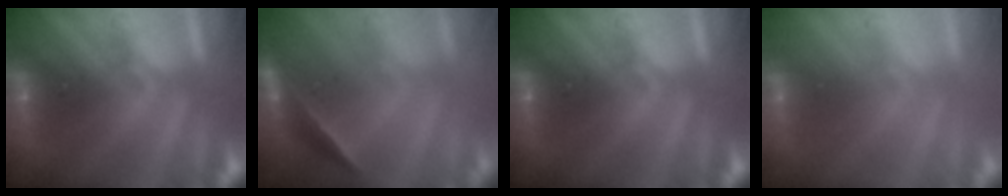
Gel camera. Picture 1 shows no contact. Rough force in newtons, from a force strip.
{"total": 1.8}
{"total": 0.0}
{"total": 2.4}